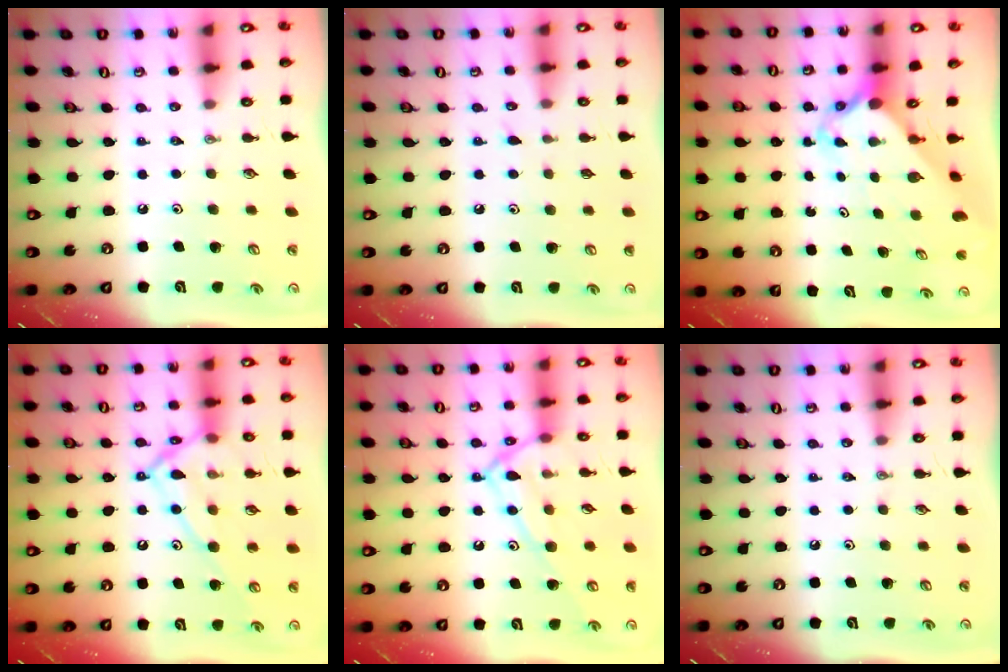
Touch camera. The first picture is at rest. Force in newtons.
{"total": 6.7, "press": 6.7, "slide": 0.5}
{"total": 2.7, "press": 2.7, "slide": 0.2}
{"total": 16.4, "press": 16.4, "slide": 1.1}
{"total": 13.2, "press": 13.2, "slide": 0.6}
{"total": 0.0}